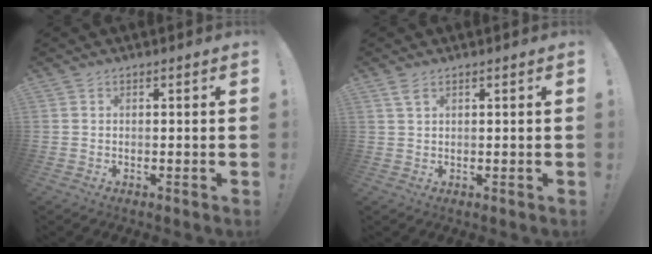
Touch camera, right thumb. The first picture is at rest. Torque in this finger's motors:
{"motor_torque": [0.10, 0.07, 0.16, 0.27, -0.07]}